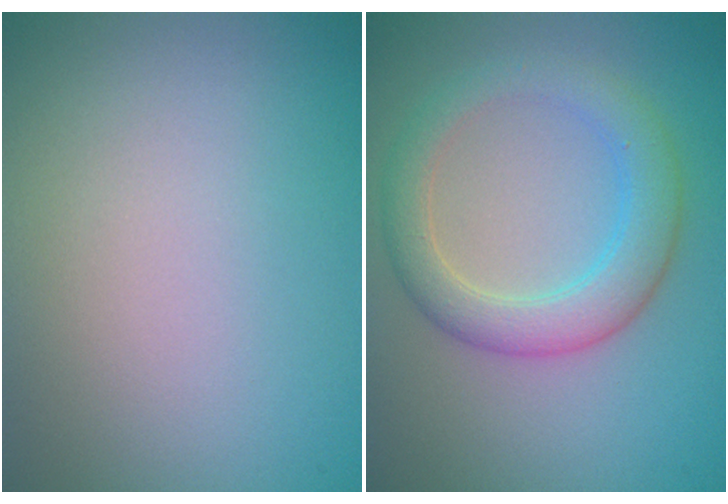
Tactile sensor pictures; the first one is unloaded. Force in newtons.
{"total": 4.4, "press": 4.4, "slide": 0.1}